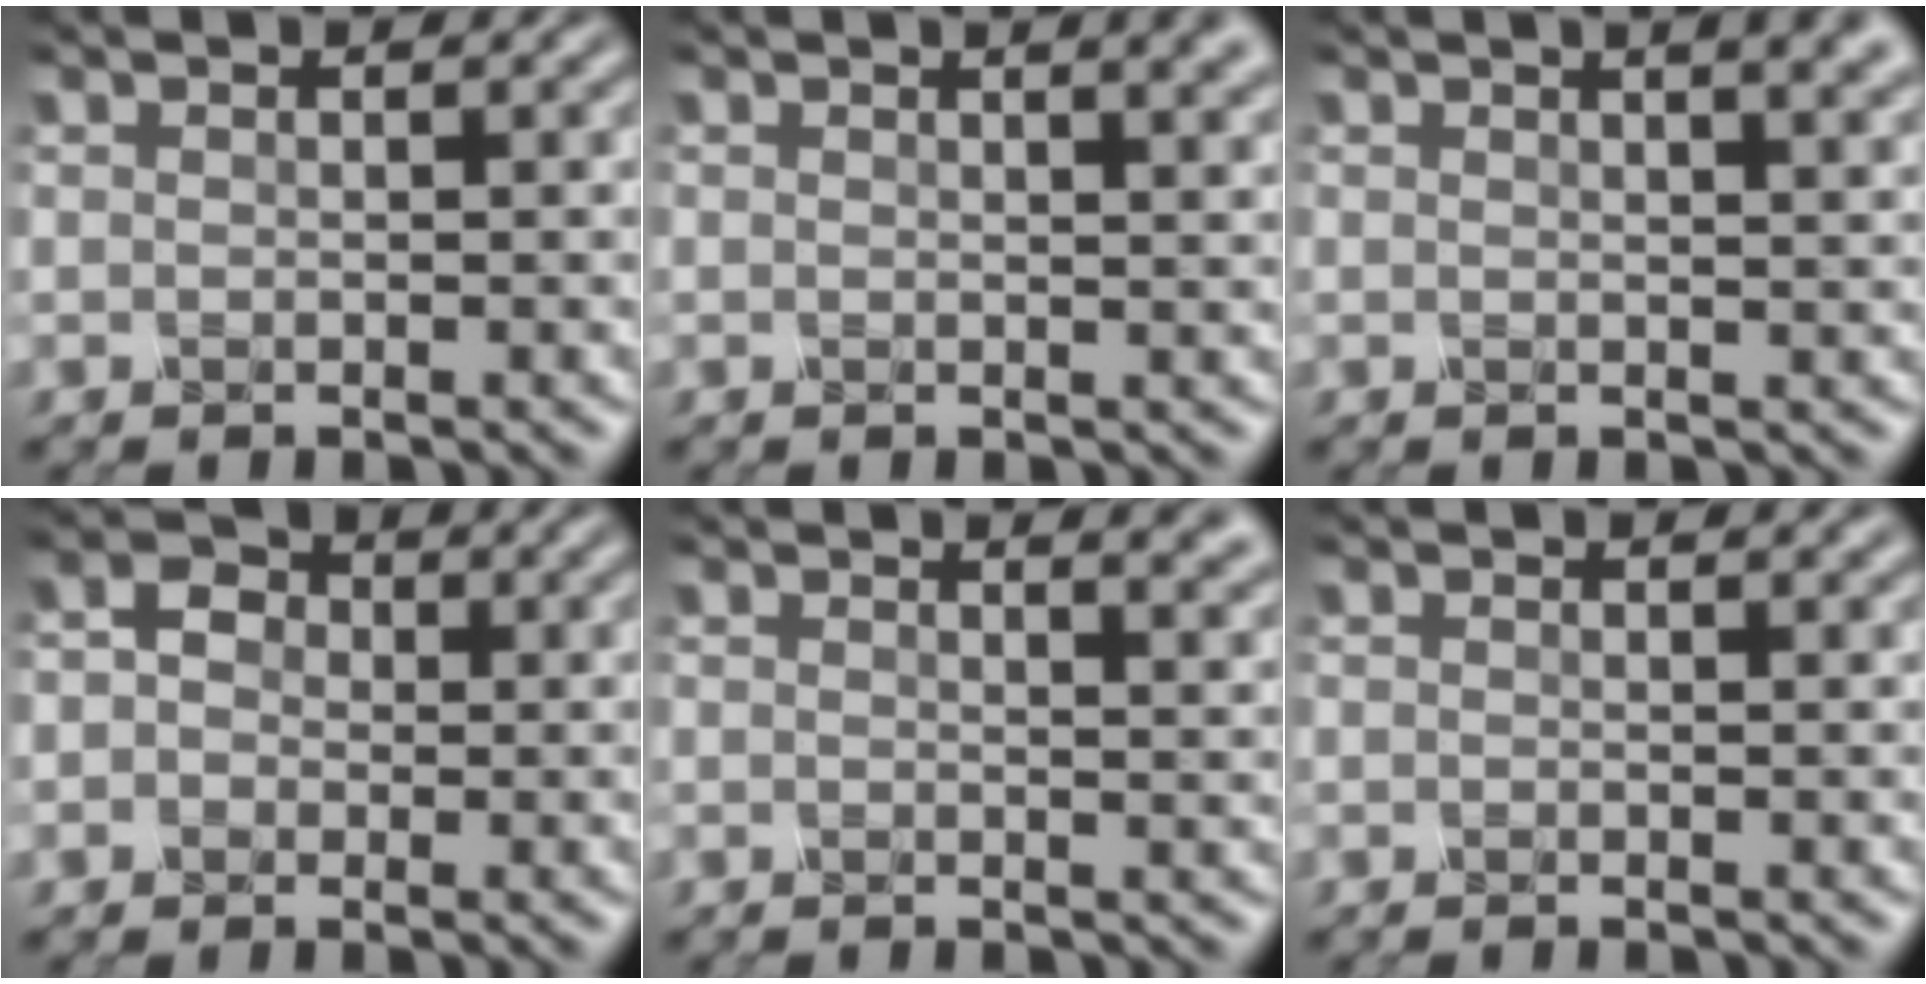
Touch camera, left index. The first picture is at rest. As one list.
[{"total": 6.1, "force": [3.3, 2.9, 4.1], "torque": [-0.005, 0.043, 0.005]}, {"total": 8.6, "force": [4.7, 4.2, 5.8], "torque": [0.005, 0.057, 0.013]}, {"total": 1.7, "force": [-0.6, 1.6, 0.2], "torque": [0.006, 0.000, -0.021]}, {"total": 4.3, "force": [1.8, 2.2, 3.2], "torque": [-0.006, 0.029, -0.018]}, {"total": 0.7, "force": [-0.5, 0.2, 0.5], "torque": [0.001, -0.010, -0.008]}]